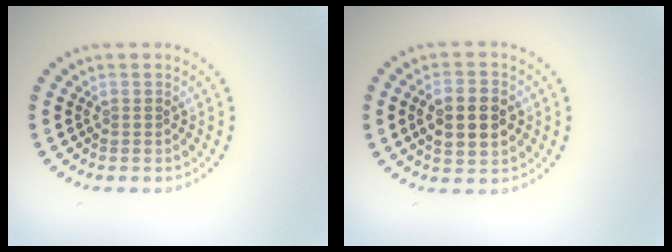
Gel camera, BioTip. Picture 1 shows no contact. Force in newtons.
{"total": 4.9, "press": 4.8, "slide": 0.3}